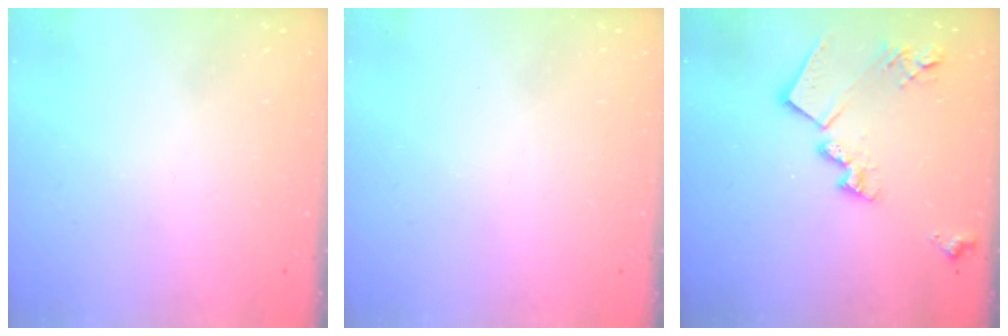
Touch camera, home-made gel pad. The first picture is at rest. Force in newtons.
{"total": 0.0}
{"total": 17.0, "press": 17.0, "slide": 1.0}